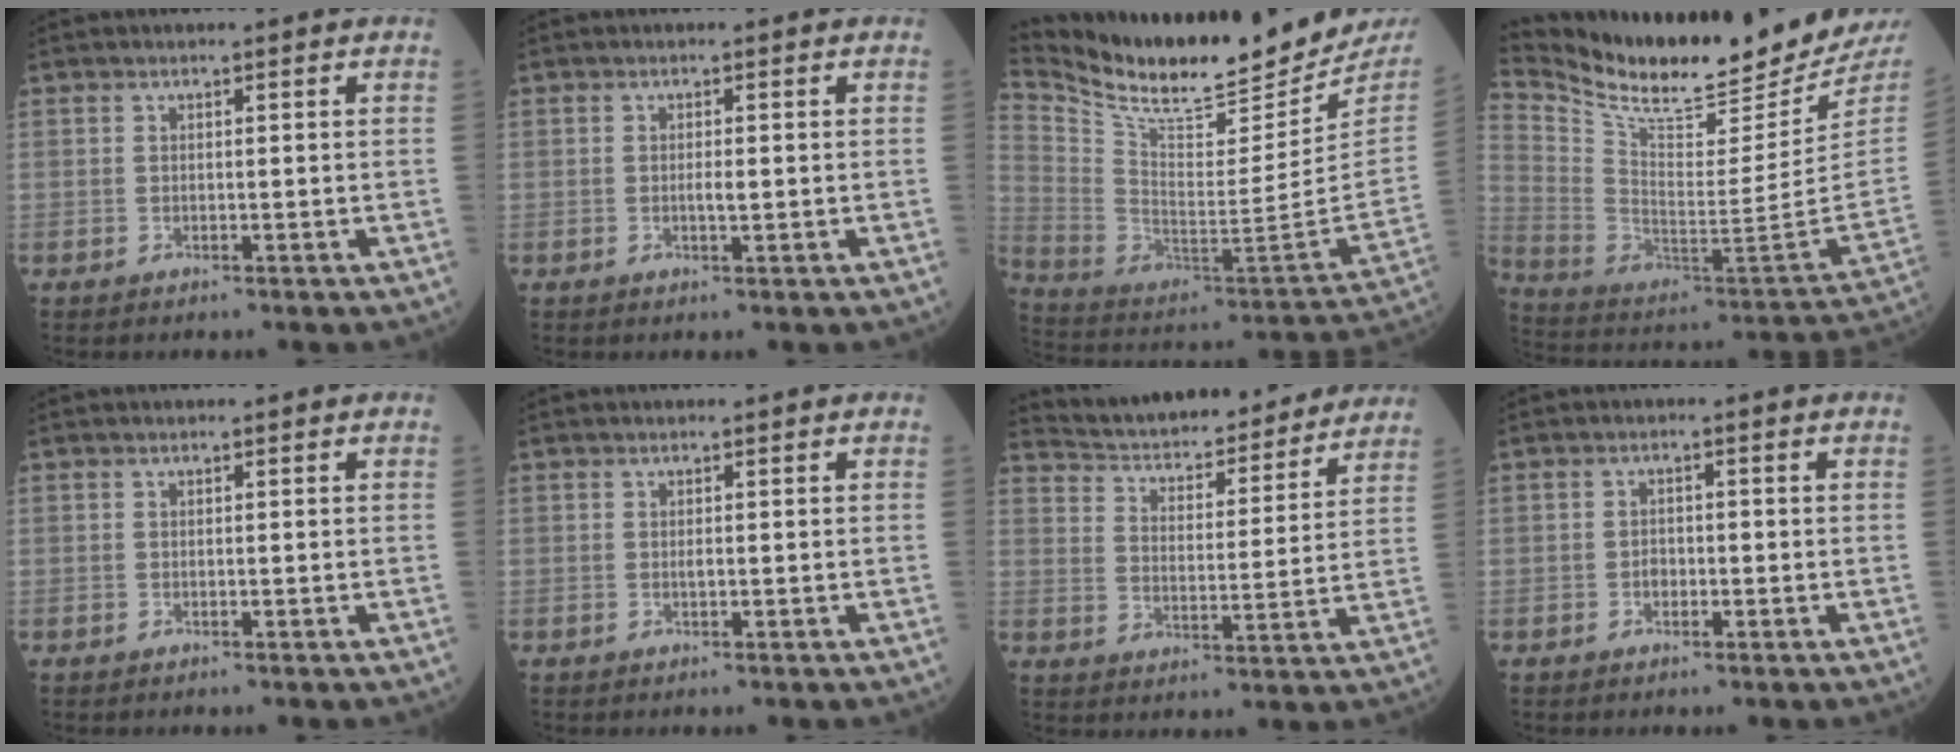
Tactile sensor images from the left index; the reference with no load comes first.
{"total": 1.4, "force": [0.0, 0.3, 1.4], "torque": [-0.027, 0.000, 0.000]}
{"total": 24.2, "force": [22.2, 3.1, 8.9], "torque": [-0.178, -0.078, 0.347]}
{"total": 23.4, "force": [21.8, 0.6, 8.6], "torque": [-0.176, -0.095, 0.345]}
{"total": 0.0}
{"total": 0.6, "force": [0.1, 0.1, 0.5], "torque": [-0.014, 0.000, 0.001]}
{"total": 21.8, "force": [20.5, 4.0, 6.5], "torque": [-0.096, -0.010, 0.279]}
{"total": 1.5, "force": [-0.5, 1.1, 1.0], "torque": [-0.014, 0.005, -0.009]}